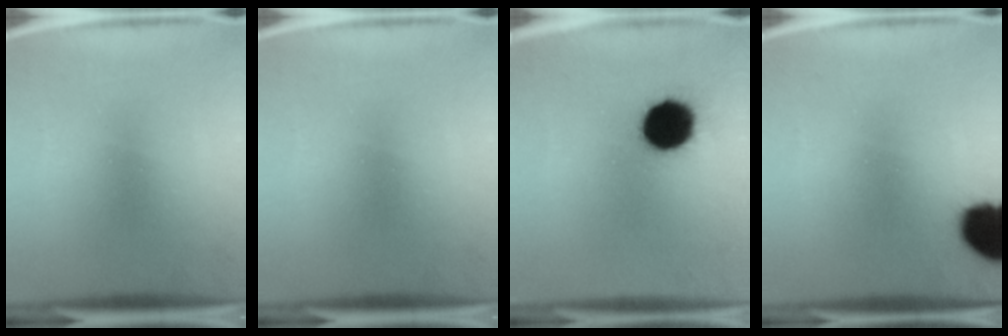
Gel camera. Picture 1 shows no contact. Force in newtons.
{"total": 0.0}
{"total": 15.3}
{"total": 13.1}